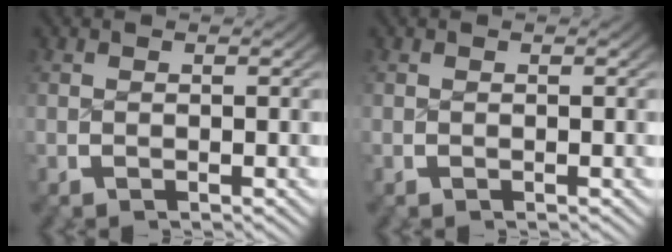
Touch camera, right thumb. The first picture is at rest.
{"total": 0.0}